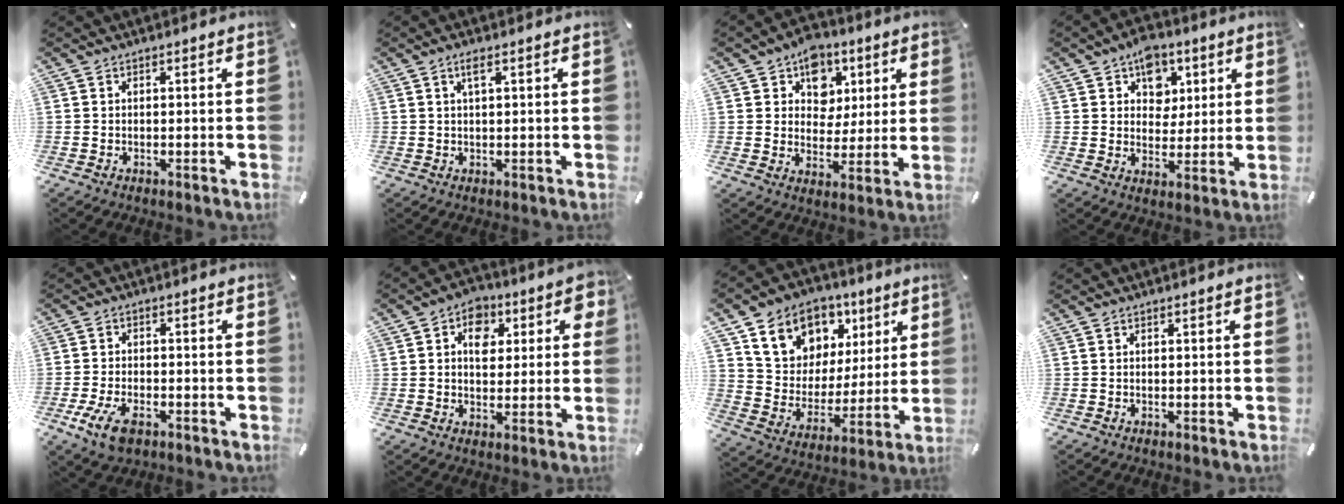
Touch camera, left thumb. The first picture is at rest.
{"total": 2.4, "force": [1.0, 0.6, 2.1], "torque": [-0.044, 0.005, 0.015]}
{"total": 10.1, "force": [3.7, 8.8, 3.2], "torque": [-0.050, -0.021, 0.070]}
{"total": 8.7, "force": [4.4, 7.0, 2.7], "torque": [-0.026, -0.021, 0.076]}
{"total": 7.2, "force": [-3.5, 4.0, 4.8], "torque": [-0.119, 0.002, -0.068]}
{"total": 9.0, "force": [2.6, 6.7, 5.3], "torque": [-0.054, -0.013, 0.037]}
{"total": 13.6, "force": [7.4, 11.0, 3.1], "torque": [-0.062, -0.048, 0.142]}
{"total": 0.0}